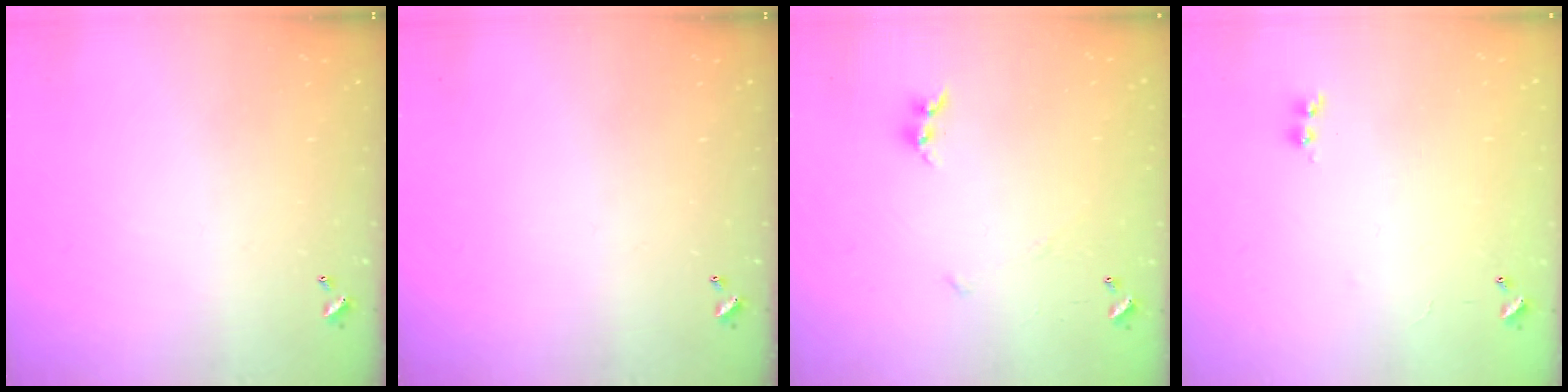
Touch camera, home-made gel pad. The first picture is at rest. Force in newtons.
{"total": 0.0}
{"total": 6.1, "press": 6.0, "slide": 0.6}
{"total": 7.3, "press": 7.3, "slide": 0.5}